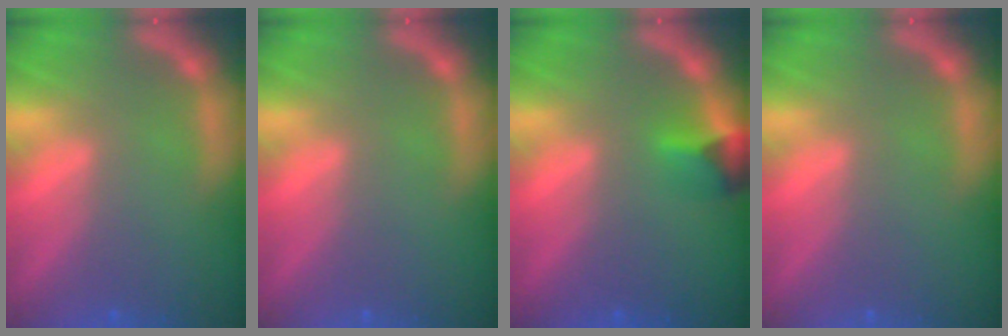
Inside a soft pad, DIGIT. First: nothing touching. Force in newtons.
{"total": 0.0}
{"total": 2.4}
{"total": 0.0}